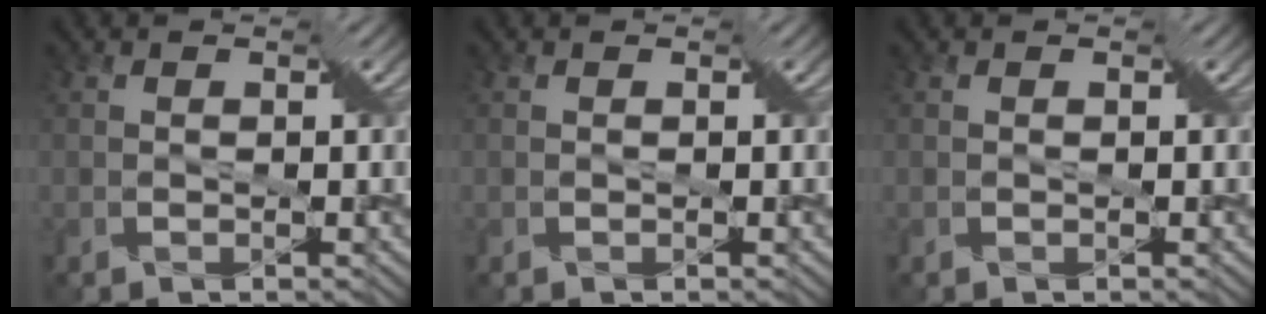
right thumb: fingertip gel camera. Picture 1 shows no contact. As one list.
[{"total": 0.0}, {"total": 0.0}]